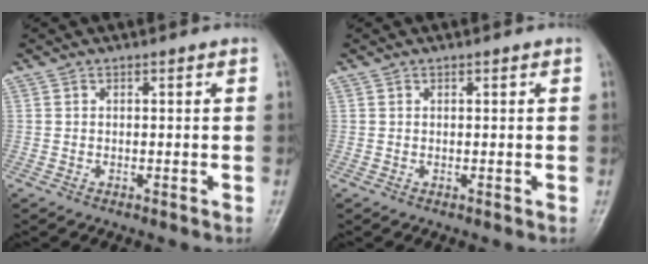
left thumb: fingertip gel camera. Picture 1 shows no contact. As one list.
[{"total": 0.0}]